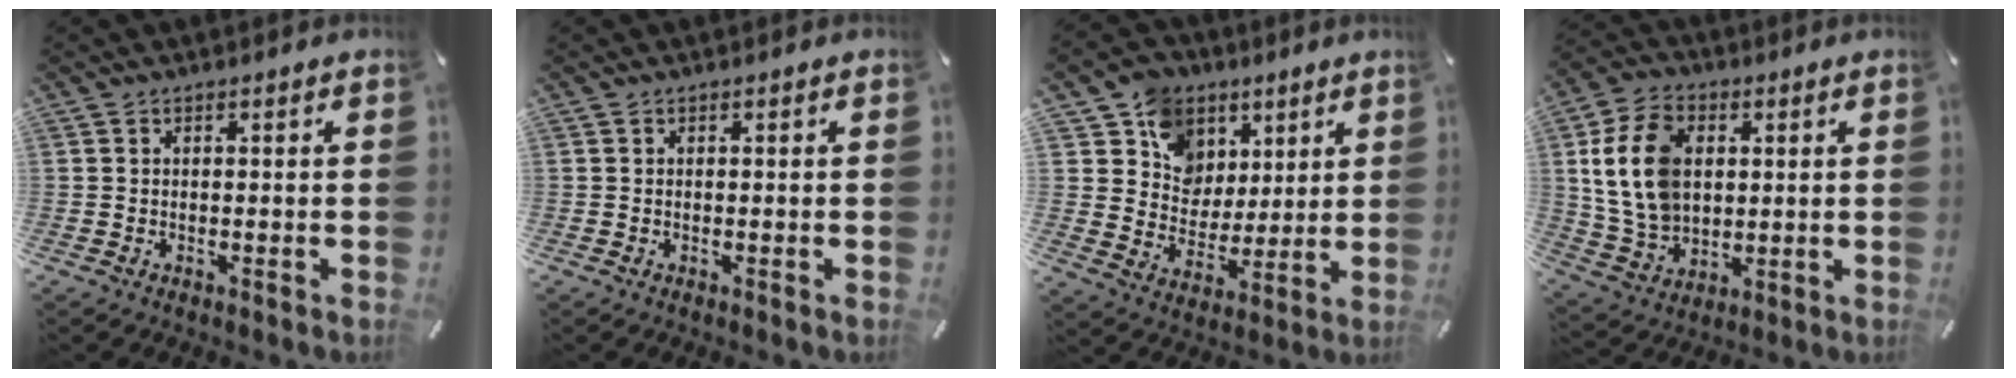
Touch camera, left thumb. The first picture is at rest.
{"total": 0.0}
{"total": 11.7, "force": [5.1, 10.4, 2.0], "torque": [-0.047, -0.036, 0.102]}
{"total": 14.1, "force": [2.6, 10.7, 8.7], "torque": [-0.198, 0.013, 0.048]}